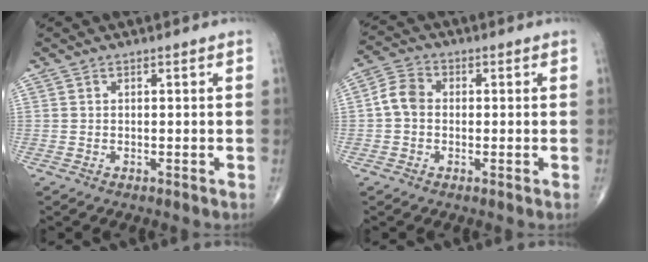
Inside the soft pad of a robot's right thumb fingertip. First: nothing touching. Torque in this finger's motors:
{"motor_torque": [0.08, 0.06, 0.45, 0.32, -0.01]}